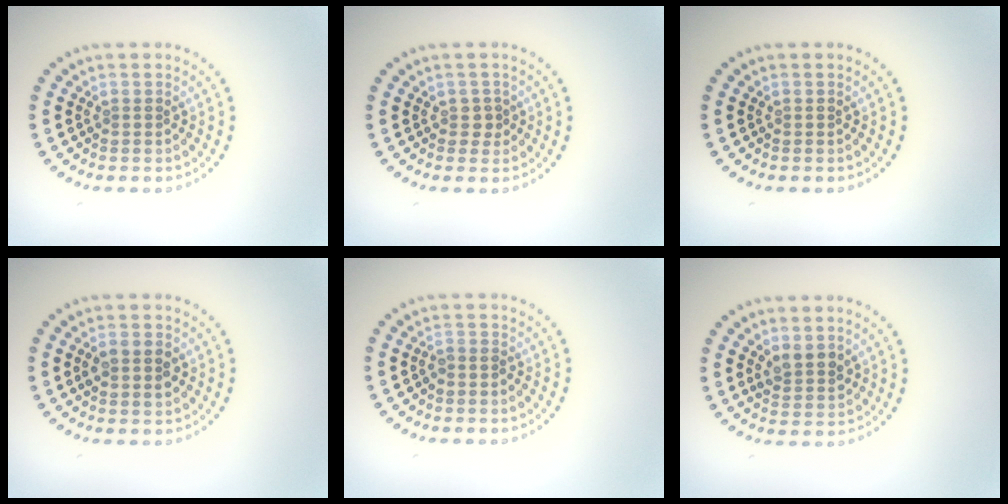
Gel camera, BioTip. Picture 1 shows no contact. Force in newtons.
{"total": 1.0, "press": 0.9, "slide": 0.4}
{"total": 0.0}
{"total": 2.1, "press": 2.1, "slide": 0.1}
{"total": 0.7, "press": 0.5, "slide": 0.5}
{"total": 2.2, "press": 2.0, "slide": 0.9}